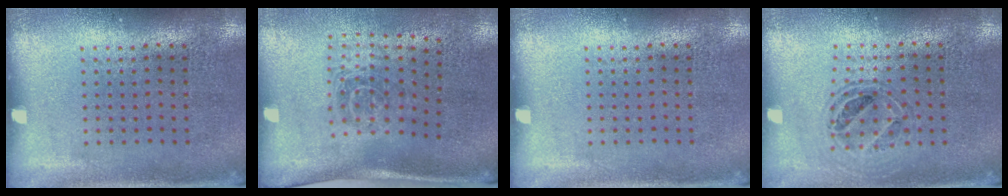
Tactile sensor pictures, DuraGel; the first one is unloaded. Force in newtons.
{"total": 1.7, "press": 1.1, "slide": 1.3}
{"total": 0.0}
{"total": 0.7, "press": 0.7, "slide": 0.1}